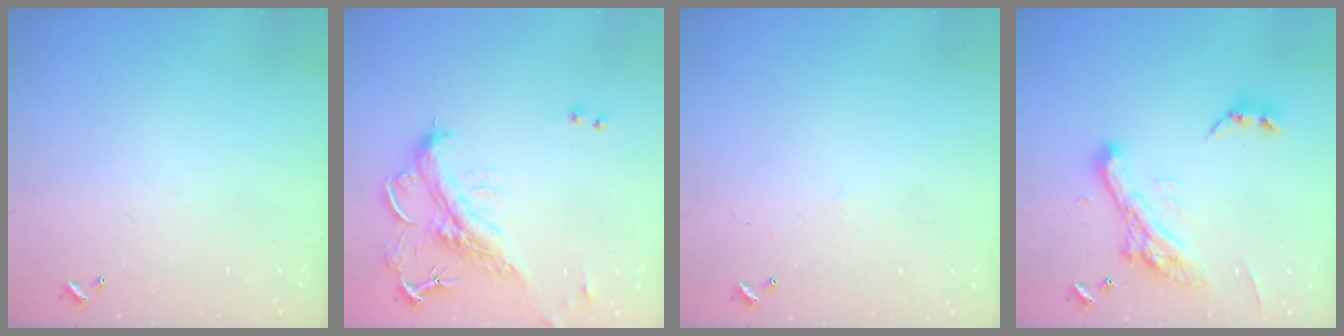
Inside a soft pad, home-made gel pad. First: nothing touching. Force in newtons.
{"total": 2.3, "press": 1.9, "slide": 1.3}
{"total": 1.2, "press": 1.1, "slide": 0.5}
{"total": 11.0, "press": 10.9, "slide": 1.9}